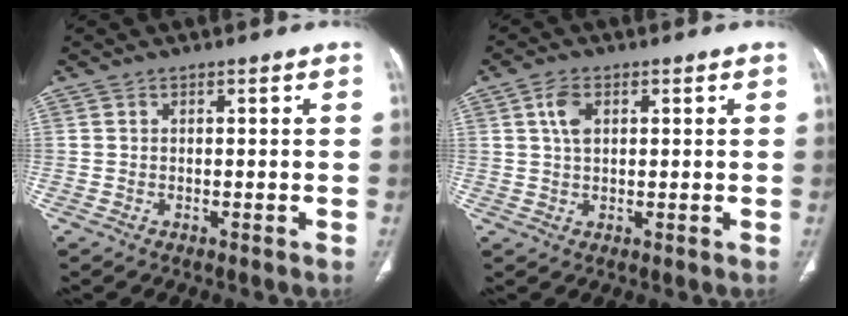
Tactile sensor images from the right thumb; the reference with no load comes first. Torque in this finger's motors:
{"motor_torque": [-0.20, 0.26, 0.63, -0.12, 0.14]}